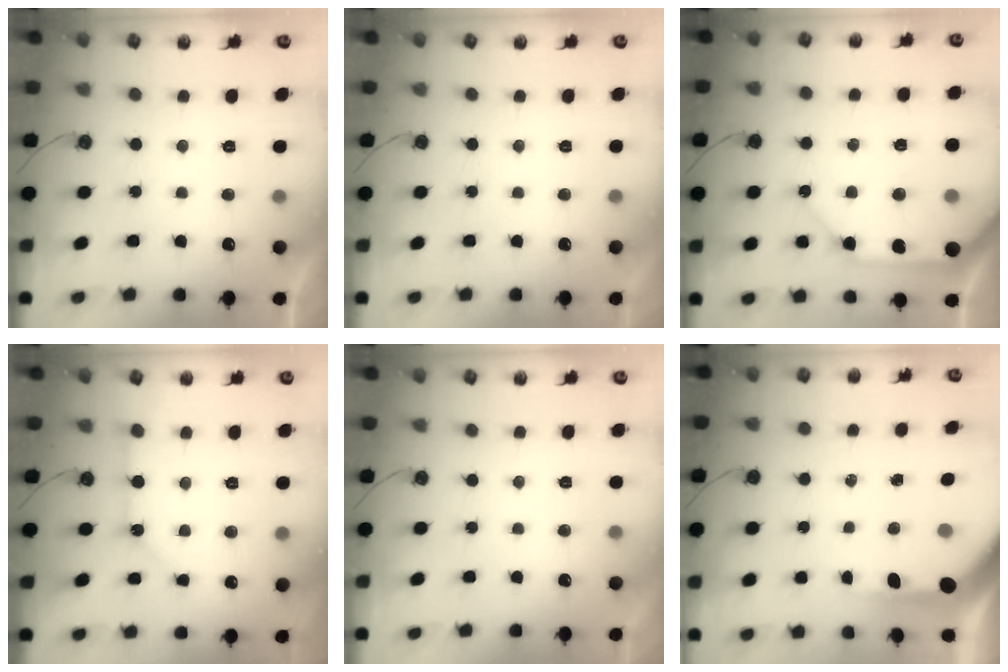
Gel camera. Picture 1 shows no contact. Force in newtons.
{"total": 0.0}
{"total": 15.2, "press": 15.0, "slide": 2.2}
{"total": 2.8, "press": 2.8, "slide": 0.1}
{"total": 0.0}
{"total": 7.8, "press": 7.8, "slide": 0.7}